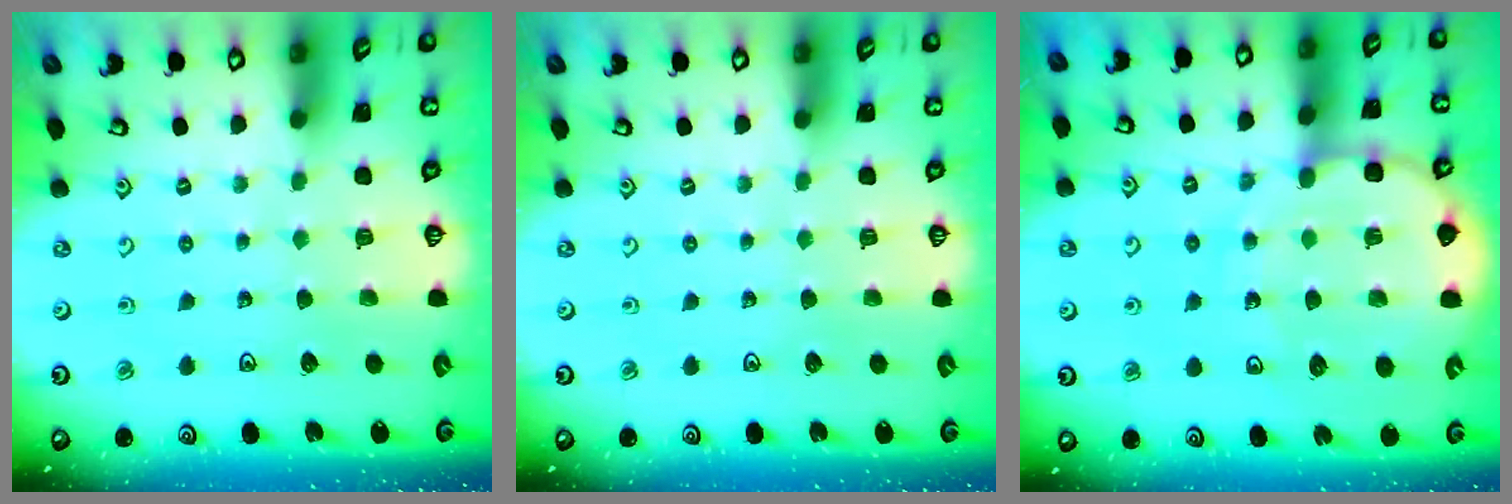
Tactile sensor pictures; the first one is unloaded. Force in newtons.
{"total": 0.0}
{"total": 12.4, "press": 12.0, "slide": 2.7}